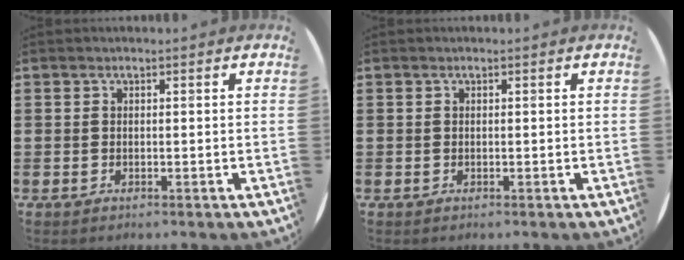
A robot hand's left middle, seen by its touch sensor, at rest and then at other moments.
{"total": 0.0}